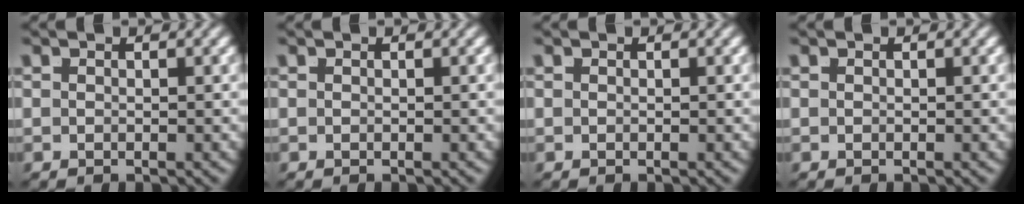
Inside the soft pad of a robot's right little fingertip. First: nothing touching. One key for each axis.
{"total": 0.0}
{"total": 0.0}
{"total": 0.0}